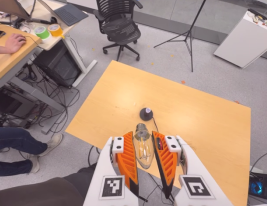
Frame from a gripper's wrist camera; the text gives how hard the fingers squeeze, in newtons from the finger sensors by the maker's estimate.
{"total": 12.1, "left": 11.7, "right": 12.5}